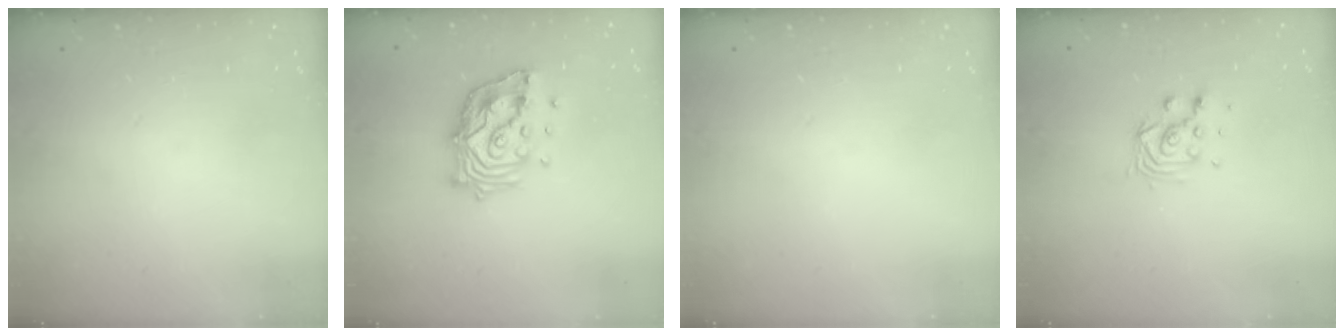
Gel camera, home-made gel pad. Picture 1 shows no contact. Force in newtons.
{"total": 14.8, "press": 14.7, "slide": 1.9}
{"total": 0.0}
{"total": 6.8, "press": 6.8, "slide": 0.5}